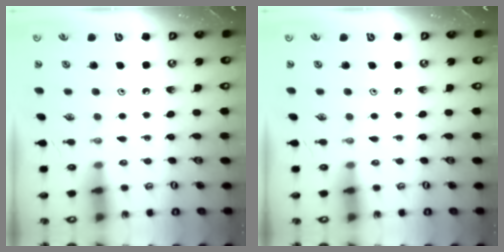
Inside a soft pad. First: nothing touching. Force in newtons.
{"total": 0.0}